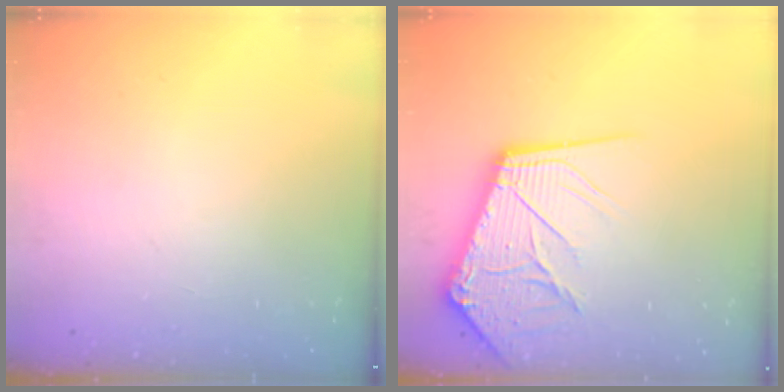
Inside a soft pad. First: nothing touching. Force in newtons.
{"total": 16.4, "press": 16.2, "slide": 2.0}